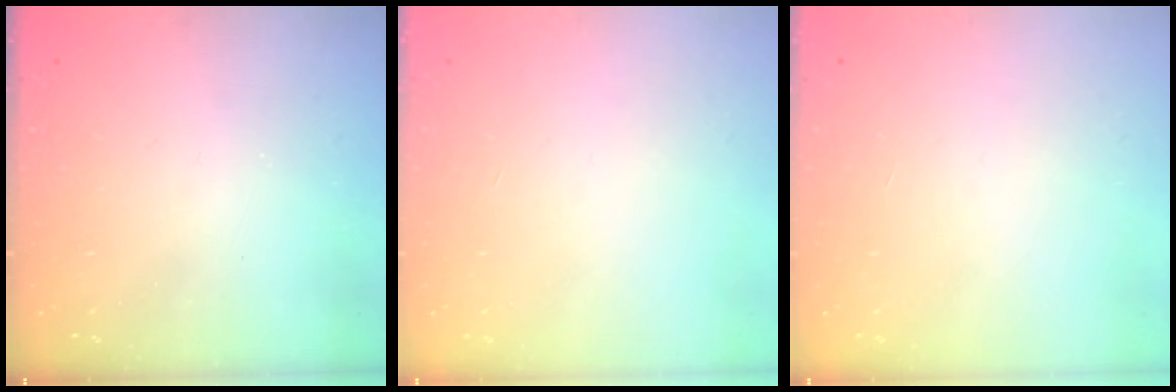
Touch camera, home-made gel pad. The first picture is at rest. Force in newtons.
{"total": 0.0}
{"total": 0.0}